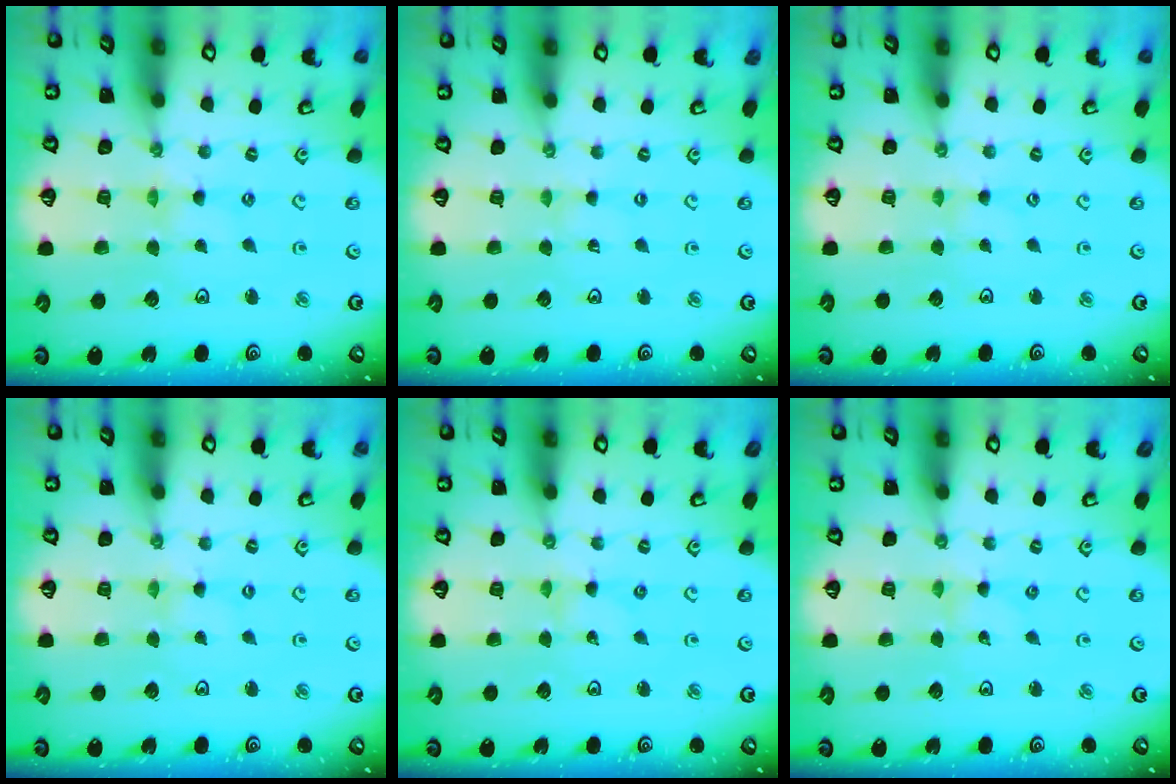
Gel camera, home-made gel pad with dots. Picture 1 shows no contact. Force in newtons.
{"total": 0.0}
{"total": 0.0}
{"total": 0.0}
{"total": 0.0}
{"total": 0.0}